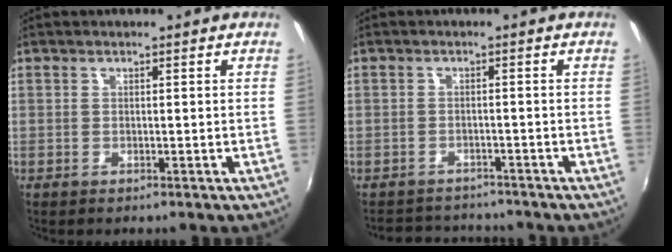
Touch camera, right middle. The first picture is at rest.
{"total": 5.8, "force": [-5.3, 2.3, 0.5], "torque": [-0.023, 0.014, -0.081]}